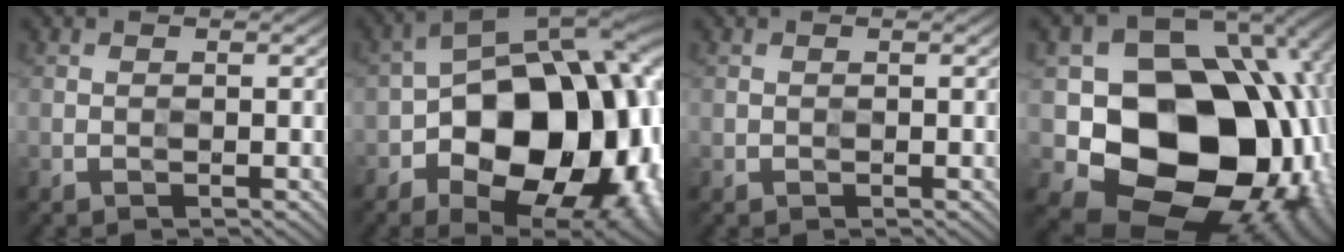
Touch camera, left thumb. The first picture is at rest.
{"total": 20.2, "force": [-5.9, 13.1, 14.1], "torque": [-0.200, -0.011, -0.076]}
{"total": 0.8, "force": [0.0, 0.7, 0.3], "torque": [-0.006, 0.001, -0.001]}
{"total": 16.5, "force": [-1.9, 13.5, 9.3], "torque": [-0.126, -0.042, -0.013]}